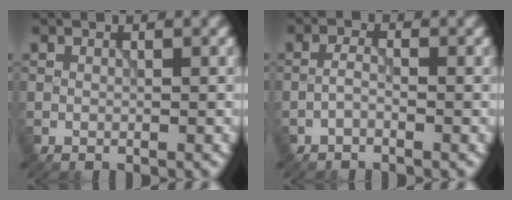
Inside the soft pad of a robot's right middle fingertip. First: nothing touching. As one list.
[{"total": 1.1, "force": [-0.8, 0.3, 0.7], "torque": [-0.016, 0.004, -0.019]}]